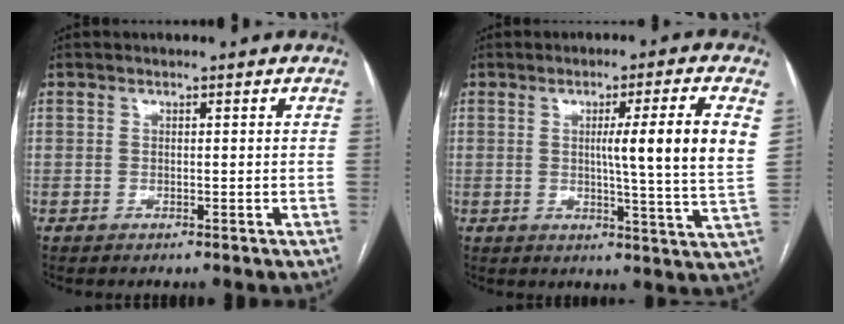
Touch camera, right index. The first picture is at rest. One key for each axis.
{"total": 11.0, "fx": 2.3, "fy": -1.4, "fz": 10.6, "tx": -0.148, "ty": -0.004, "tz": 0.029}